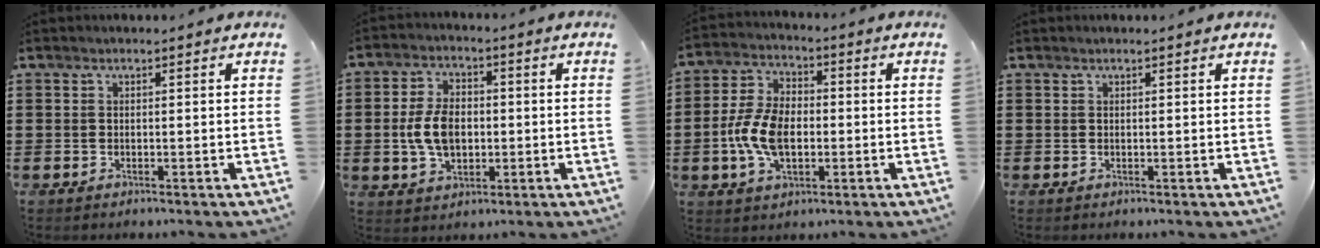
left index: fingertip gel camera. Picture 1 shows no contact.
{"total": 7.2, "force": [-0.5, 4.5, 5.6], "torque": [-0.132, 0.004, -0.016]}
{"total": 8.7, "force": [-1.6, 5.3, 6.7], "torque": [-0.160, 0.005, -0.036]}
{"total": 0.0}